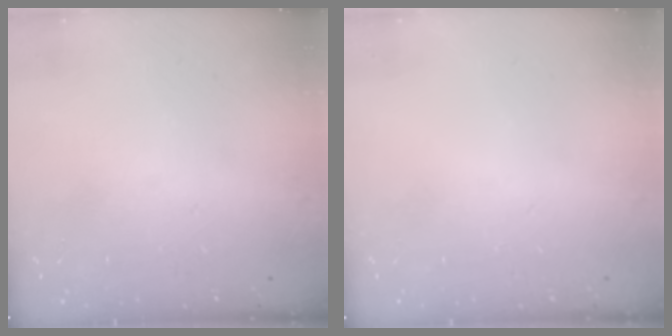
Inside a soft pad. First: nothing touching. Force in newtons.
{"total": 0.0}